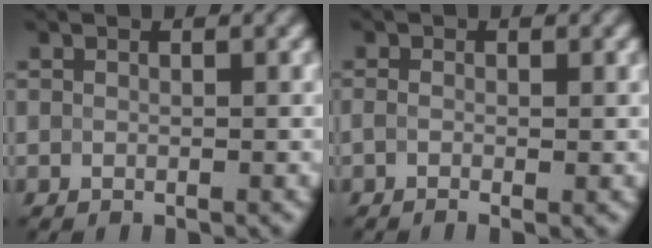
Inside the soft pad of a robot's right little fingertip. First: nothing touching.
{"total": 1.6, "force": [-0.7, 0.3, 1.4], "torque": [-0.015, -0.002, -0.007]}